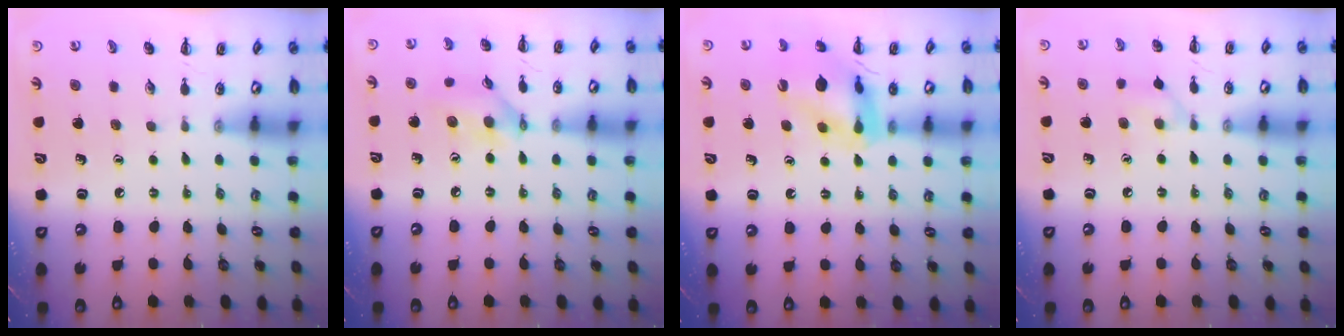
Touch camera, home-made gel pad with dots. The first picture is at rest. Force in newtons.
{"total": 10.9, "press": 10.8, "slide": 1.7}
{"total": 15.5, "press": 15.4, "slide": 1.8}
{"total": 6.5, "press": 6.1, "slide": 2.2}